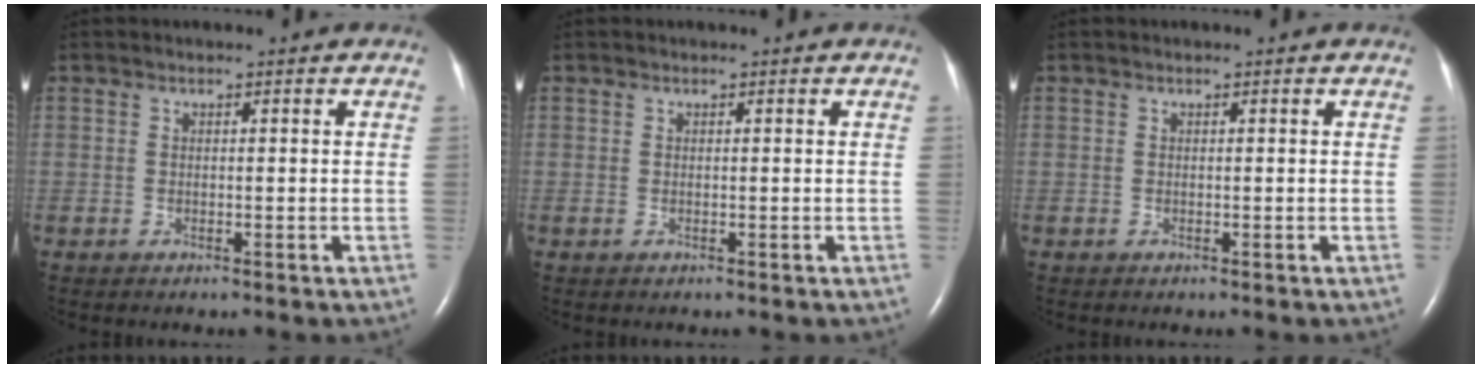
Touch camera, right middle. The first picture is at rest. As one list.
[{"total": 0.0}, {"total": 0.0}]